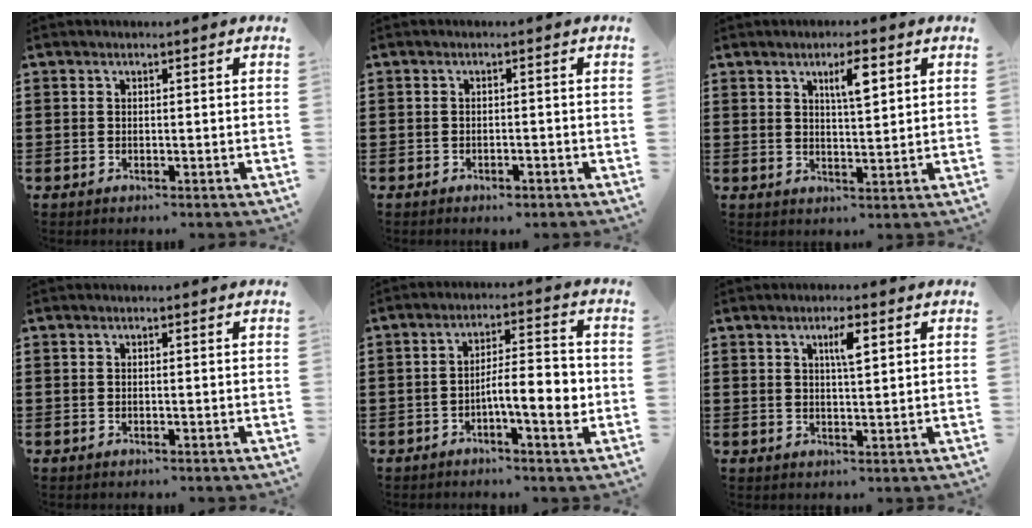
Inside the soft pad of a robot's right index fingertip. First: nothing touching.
{"total": 1.0, "force": [-0.9, 0.3, 0.3], "torque": [-0.010, -0.002, -0.019]}
{"total": 4.6, "force": [2.1, 1.0, 3.9], "torque": [-0.066, 0.002, 0.030]}
{"total": 0.0}
{"total": 6.9, "force": [-2.0, 1.8, 6.3], "torque": [-0.093, 0.001, -0.040]}
{"total": 3.4, "force": [1.3, 0.7, 3.1], "torque": [-0.056, 0.003, 0.018]}